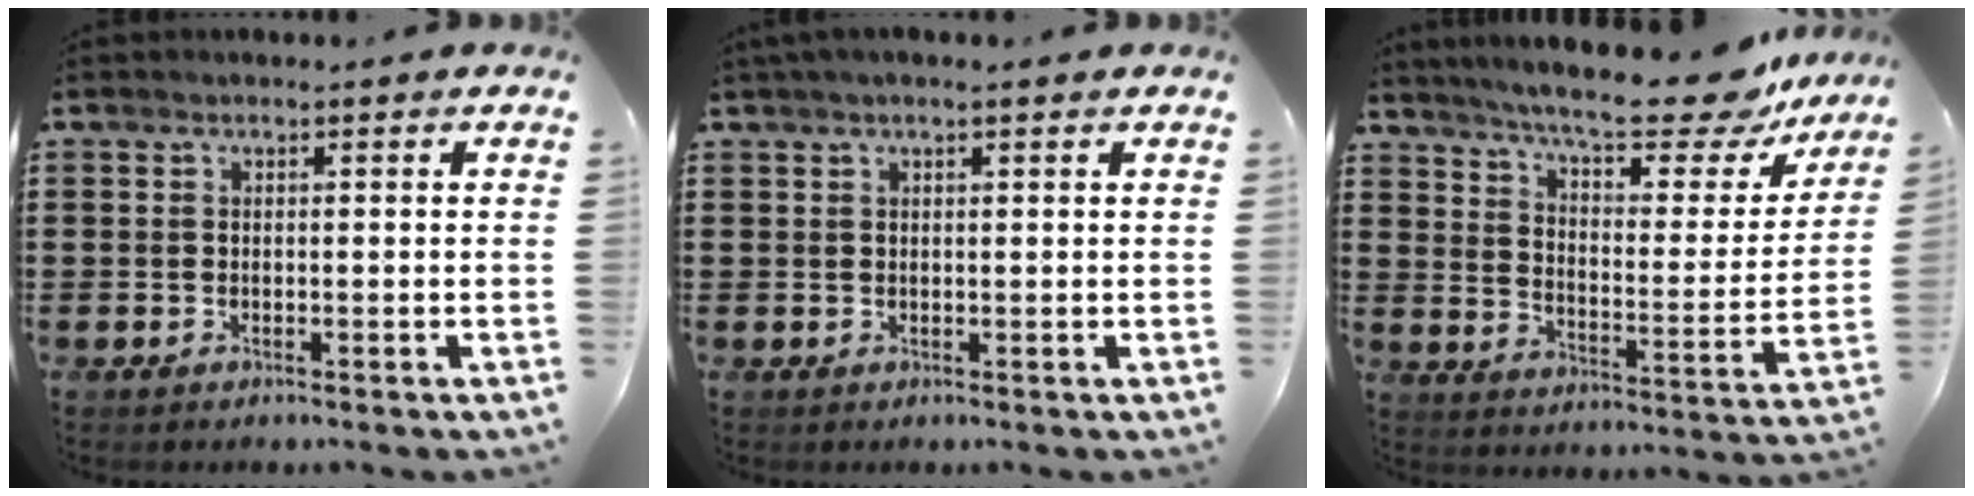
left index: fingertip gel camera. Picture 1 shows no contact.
{"total": 1.2, "force": [0.7, 0.1, 1.0], "torque": [-0.020, 0.001, 0.013]}
{"total": 13.4, "force": [11.3, 1.4, 7.0], "torque": [-0.133, -0.068, 0.189]}